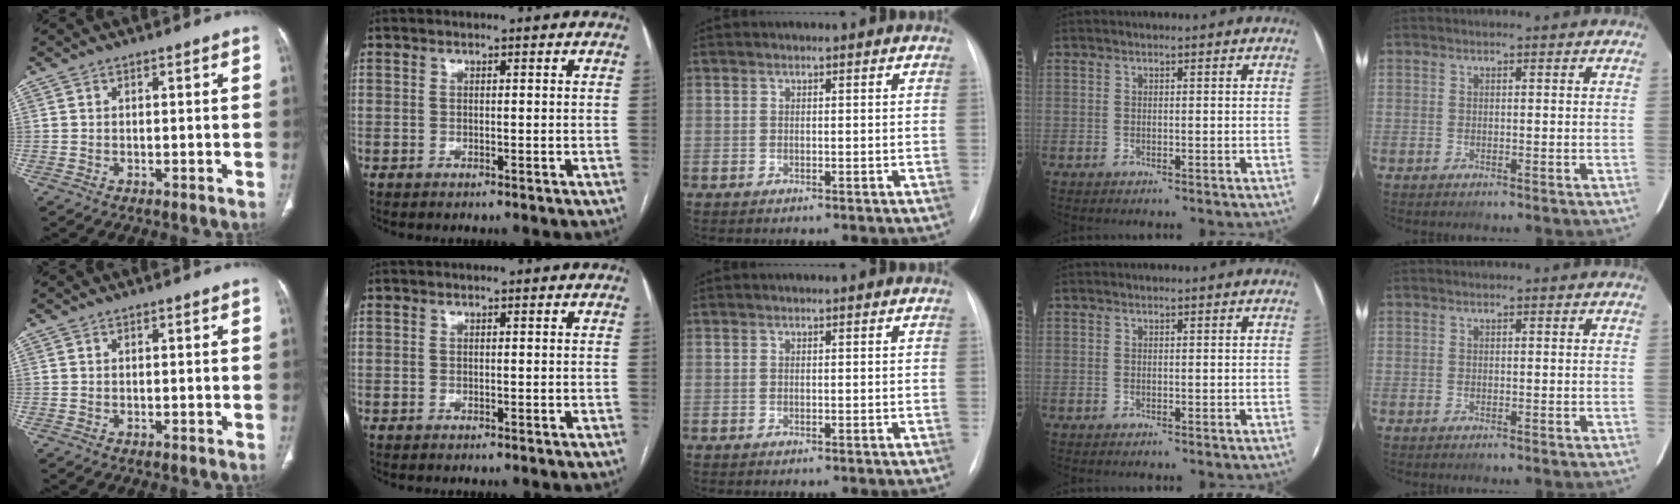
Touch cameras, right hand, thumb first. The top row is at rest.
{}